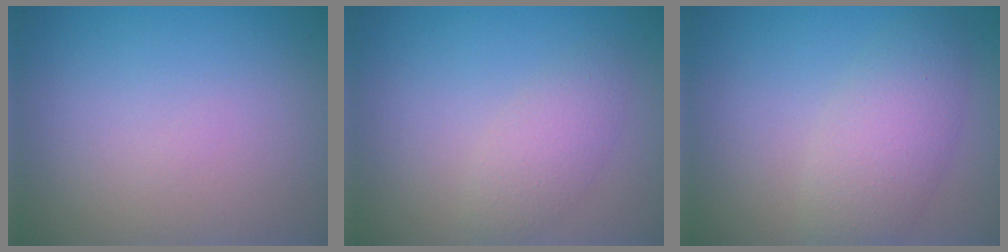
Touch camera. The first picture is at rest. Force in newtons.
{"total": 2.4, "press": 2.4, "slide": 0.1}
{"total": 4.2, "press": 4.2, "slide": 0.1}